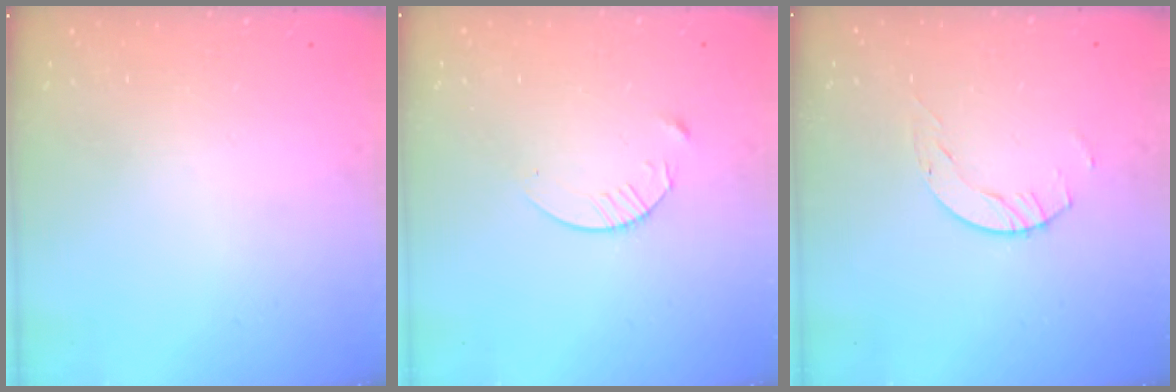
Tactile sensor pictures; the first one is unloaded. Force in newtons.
{"total": 4.8, "press": 4.8, "slide": 0.6}
{"total": 4.1, "press": 4.1, "slide": 0.2}